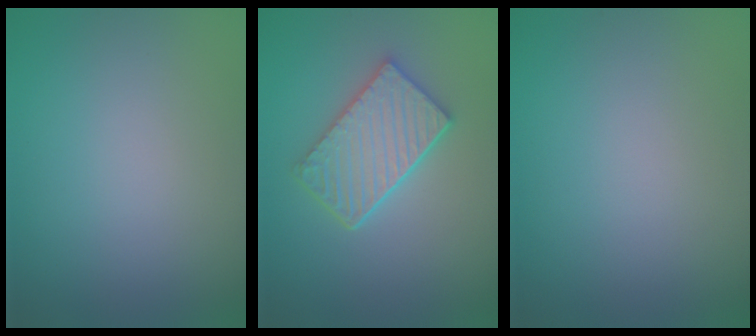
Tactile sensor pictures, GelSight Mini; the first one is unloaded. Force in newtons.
{"total": 4.8, "press": 4.2, "slide": 2.5}
{"total": 0.0}